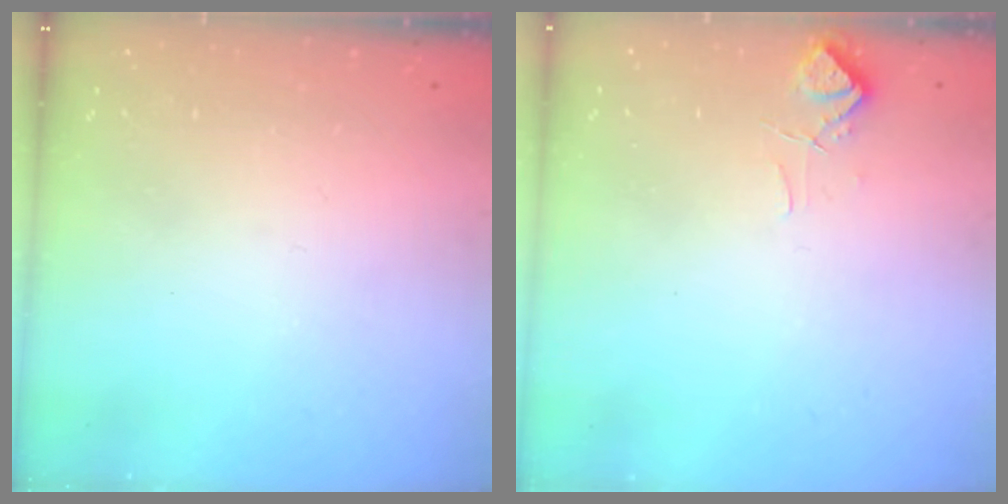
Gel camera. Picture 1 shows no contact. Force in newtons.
{"total": 1.0, "press": 0.6, "slide": 0.8}